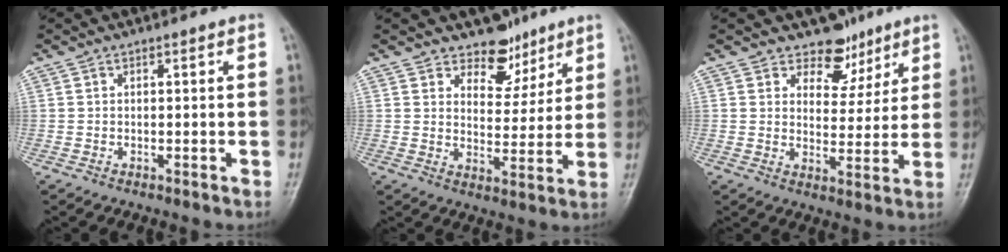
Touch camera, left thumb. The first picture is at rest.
{"total": 7.0, "force": [5.4, 4.2, 1.7], "torque": [0.009, -0.038, 0.088]}
{"total": 6.6, "force": [5.0, 4.2, 1.2], "torque": [0.019, -0.032, 0.079]}